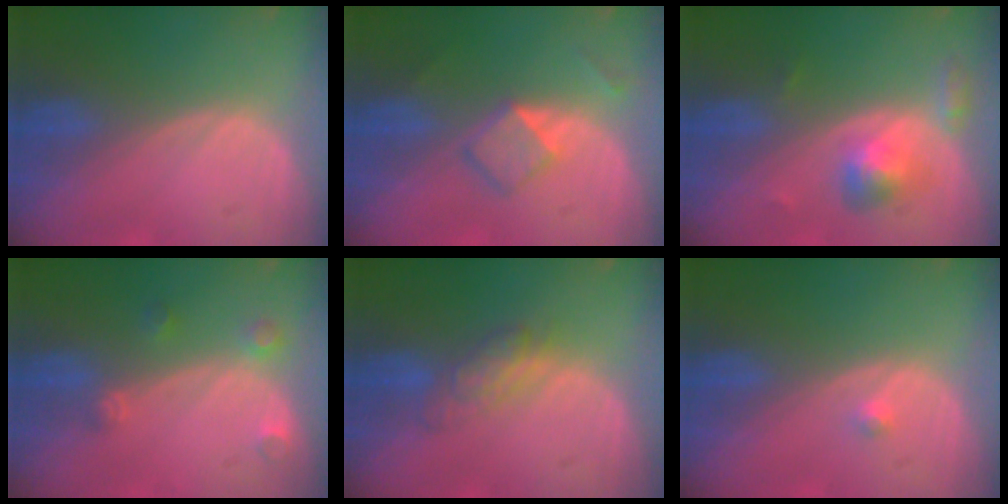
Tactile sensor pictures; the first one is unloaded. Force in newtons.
{"total": 4.1, "press": 4.1, "slide": 0.5}
{"total": 4.4, "press": 4.4, "slide": 0.2}
{"total": 2.6, "press": 2.6, "slide": 0.2}
{"total": 5.0, "press": 4.6, "slide": 2.0}
{"total": 0.9, "press": 0.7, "slide": 0.6}